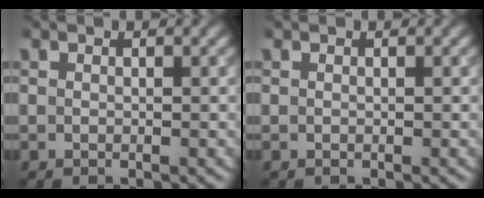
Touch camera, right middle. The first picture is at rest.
{"total": 0.0}